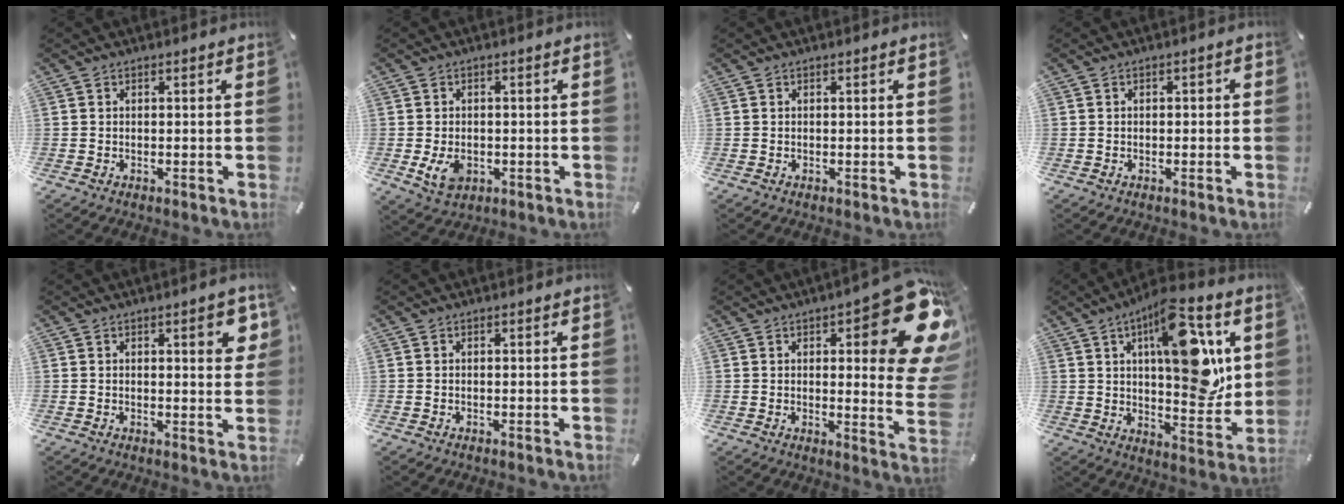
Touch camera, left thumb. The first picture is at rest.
{"total": 4.8, "force": [-1.1, 3.5, 3.2], "torque": [-0.065, -0.005, -0.021]}
{"total": 0.0}
{"total": 1.2, "force": [-0.7, 0.8, 0.5], "torque": [-0.009, 0.003, -0.015]}
{"total": 6.1, "force": [2.4, 2.0, 5.2], "torque": [-0.064, -0.011, 0.032]}
{"total": 0.0}
{"total": 22.8, "force": [8.7, 7.4, 19.7], "torque": [-0.237, -0.071, 0.140]}
{"total": 20.3, "force": [7.7, 8.3, 16.9], "torque": [-0.229, -0.037, 0.117]}